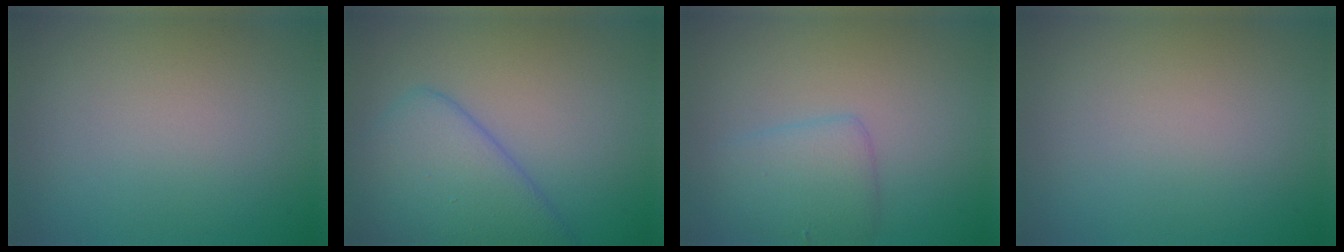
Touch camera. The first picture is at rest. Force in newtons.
{"total": 6.1, "press": 6.1, "slide": 0.1}
{"total": 2.9, "press": 2.9, "slide": 0.0}
{"total": 0.0}